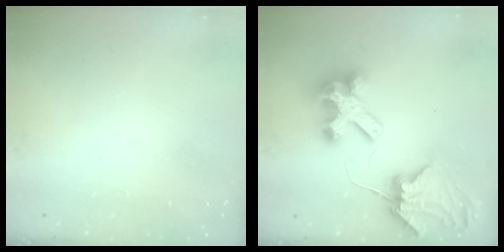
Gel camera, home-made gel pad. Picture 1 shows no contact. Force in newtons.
{"total": 8.3, "press": 8.2, "slide": 1.1}